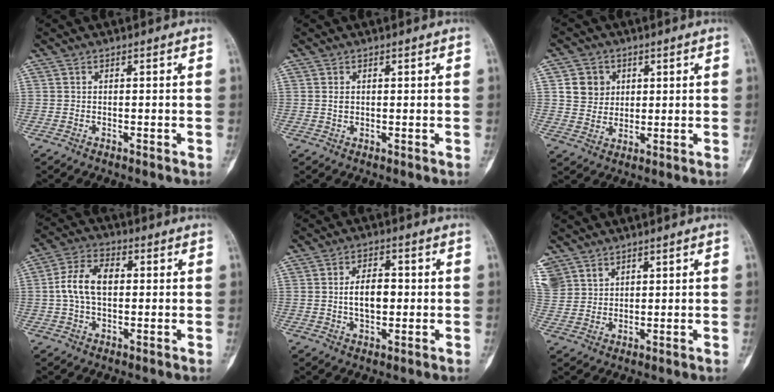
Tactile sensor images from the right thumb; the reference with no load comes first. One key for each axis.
{"total": 1.2, "fx": 0.3, "fy": 0.9, "fz": 0.8, "tx": -0.006, "ty": 0.005, "tz": 0.005}
{"total": 6.2, "fx": 1.9, "fy": 5.6, "fz": 1.8, "tx": 0.004, "ty": -0.001, "tz": 0.034}
{"total": 8.9, "fx": 0.6, "fy": 5.6, "fz": 6.9, "tx": -0.124, "ty": 0.025, "tz": 0.006}
{"total": 6.7, "fx": 0.0, "fy": 4.1, "fz": 5.4, "tx": -0.075, "ty": 0.009, "tz": 0.000}
{"total": 8.8, "fx": 5.4, "fy": 6.7, "fz": 2.0, "tx": -0.037, "ty": -0.002, "tz": 0.122}